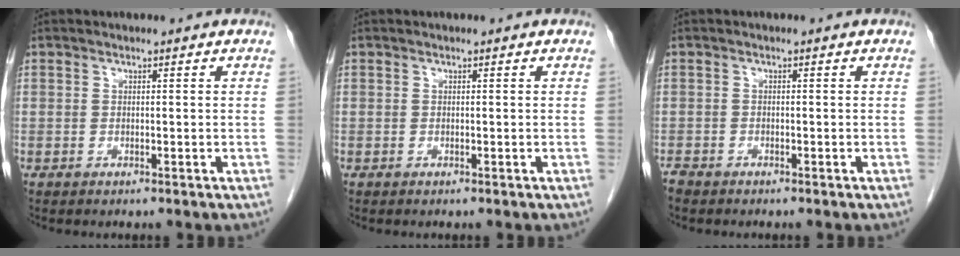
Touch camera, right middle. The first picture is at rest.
{"total": 0.0}
{"total": 1.6, "force": [-1.4, 0.6, 0.3], "torque": [-0.015, -0.003, -0.027]}